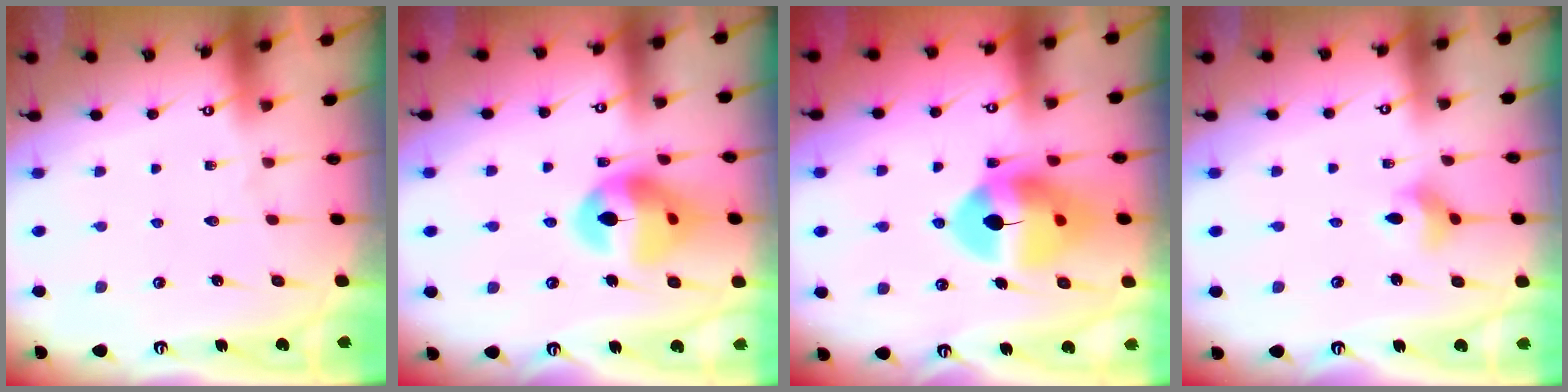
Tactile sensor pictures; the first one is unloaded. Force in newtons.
{"total": 15.6, "press": 15.5, "slide": 1.8}
{"total": 14.6, "press": 14.4, "slide": 2.0}
{"total": 4.3, "press": 4.3, "slide": 0.6}